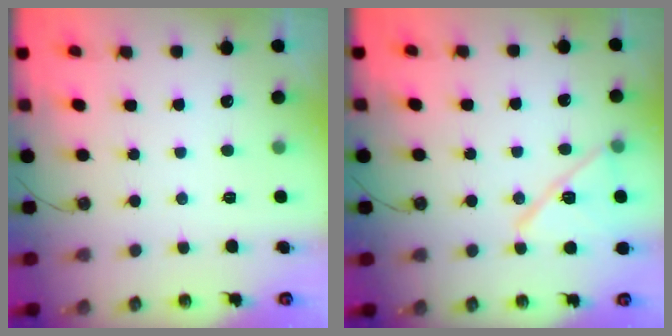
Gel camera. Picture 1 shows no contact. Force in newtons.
{"total": 14.3, "press": 11.3, "slide": 8.8}